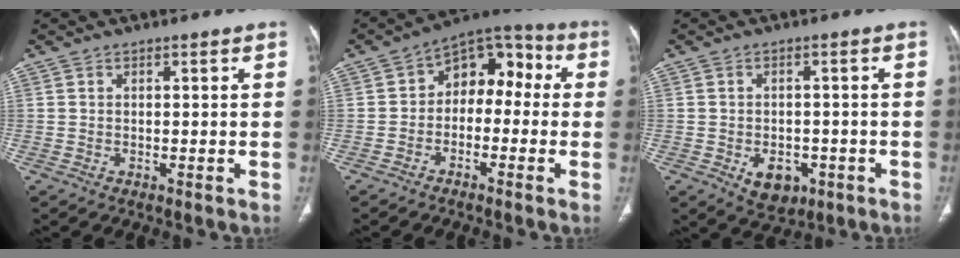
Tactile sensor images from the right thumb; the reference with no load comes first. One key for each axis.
{"total": 10.2, "fx": -0.6, "fy": 7.3, "fz": 7.1, "tx": -0.059, "ty": 0.049, "tz": -0.028}
{"total": 8.2, "fx": -3.4, "fy": 5.7, "fz": 4.9, "tx": -0.048, "ty": 0.014, "tz": -0.037}